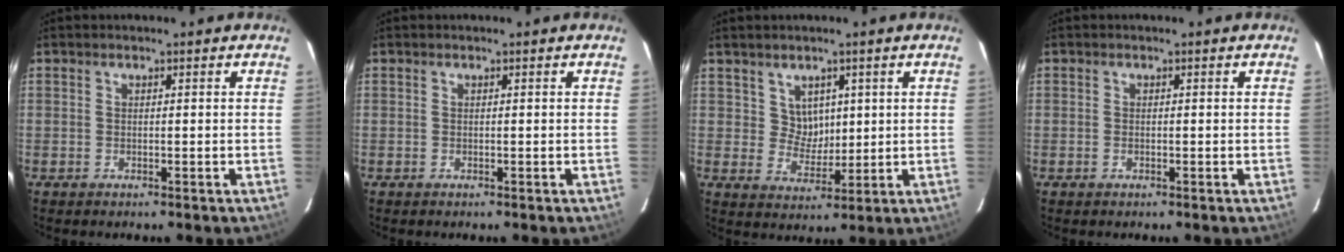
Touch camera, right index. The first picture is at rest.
{"total": 0.0}
{"total": 4.6, "force": [2.0, 4.0, 1.2], "torque": [-0.016, 0.003, 0.043]}
{"total": 0.7, "force": [-0.3, 0.4, 0.4], "torque": [-0.008, 0.000, -0.007]}